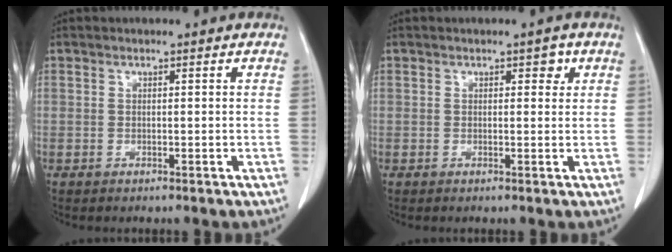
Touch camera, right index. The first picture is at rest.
{"total": 2.1, "force": [1.0, 1.1, 1.4], "torque": [-0.014, 0.001, 0.014]}